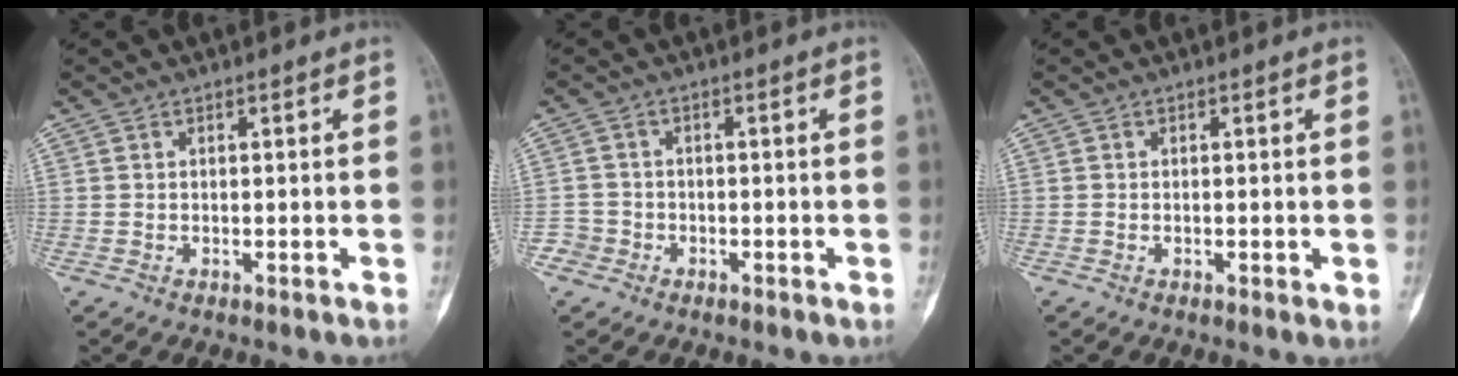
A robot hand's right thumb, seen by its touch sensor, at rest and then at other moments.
{"total": 2.8, "force": [-1.4, 2.3, -0.3], "torque": [0.015, 0.013, -0.034]}
{"total": 1.1, "force": [-0.2, 0.5, 1.0], "torque": [-0.014, -0.002, -0.004]}